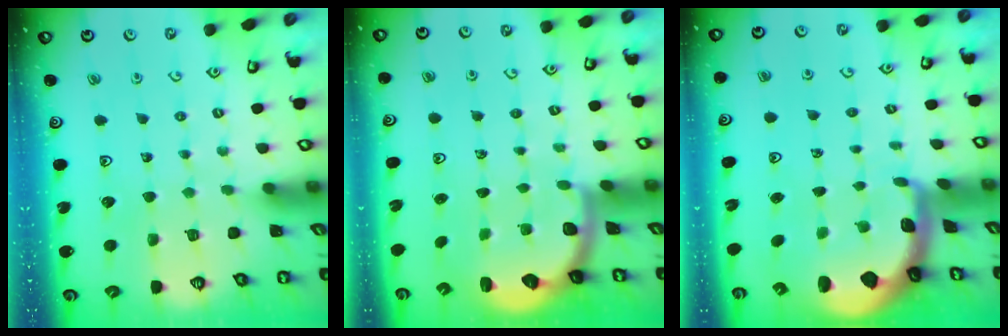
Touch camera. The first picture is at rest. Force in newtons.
{"total": 2.3, "press": 2.0, "slide": 1.3}
{"total": 1.6, "press": 1.5, "slide": 0.4}